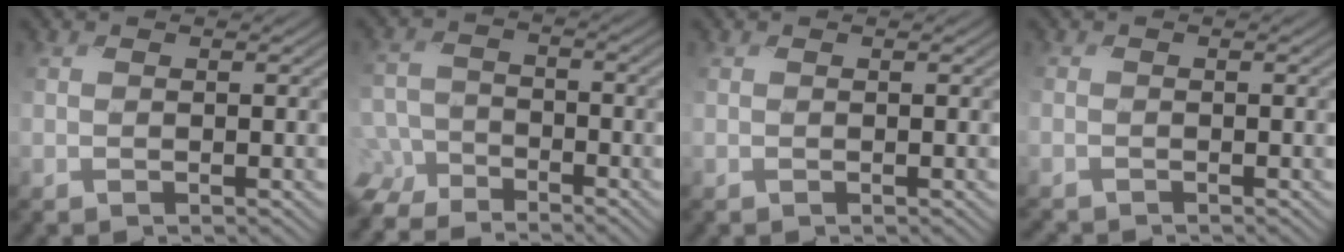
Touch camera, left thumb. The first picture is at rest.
{"total": 7.6, "force": [-6.3, 3.6, 2.3], "torque": [-0.065, -0.015, -0.120]}
{"total": 0.0}
{"total": 1.4, "force": [-1.4, 0.2, 0.1], "torque": [-0.005, -0.007, -0.031]}